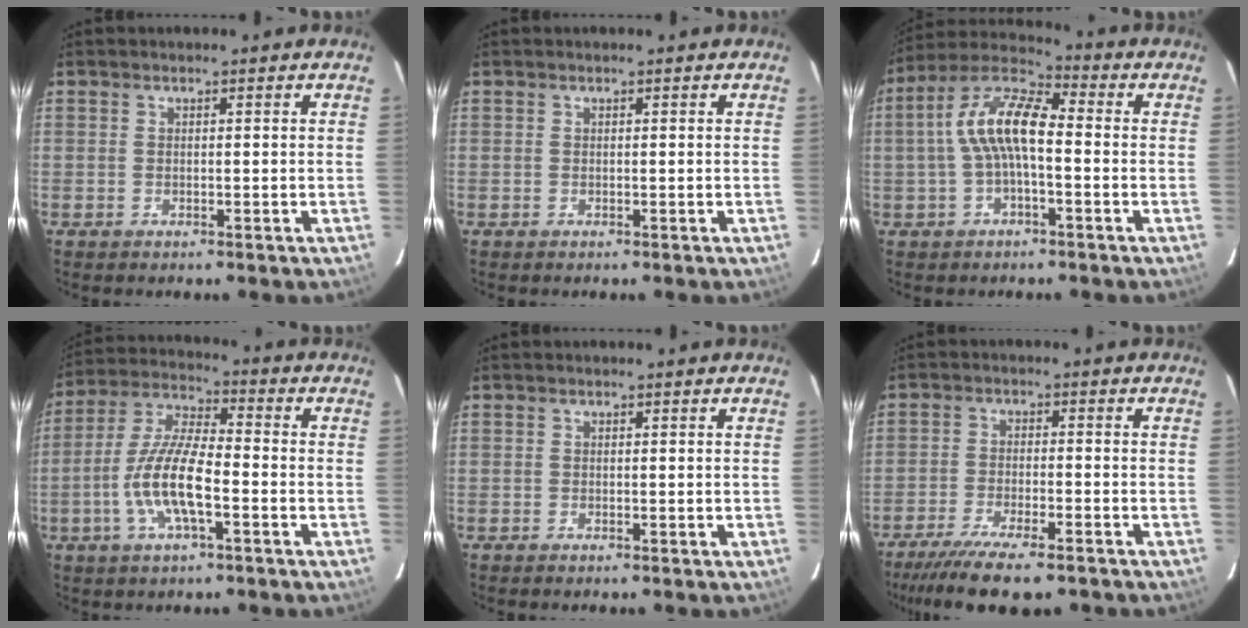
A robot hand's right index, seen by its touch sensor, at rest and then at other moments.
{"total": 0.0}
{"total": 10.5, "force": [-0.8, 3.8, 9.8], "torque": [-0.201, 0.024, -0.020]}
{"total": 12.0, "force": [-3.9, 3.3, 10.8], "torque": [-0.229, -0.002, -0.075]}
{"total": 0.0}
{"total": 12.6, "force": [-10.1, 2.4, 7.1], "torque": [-0.159, -0.037, -0.170]}